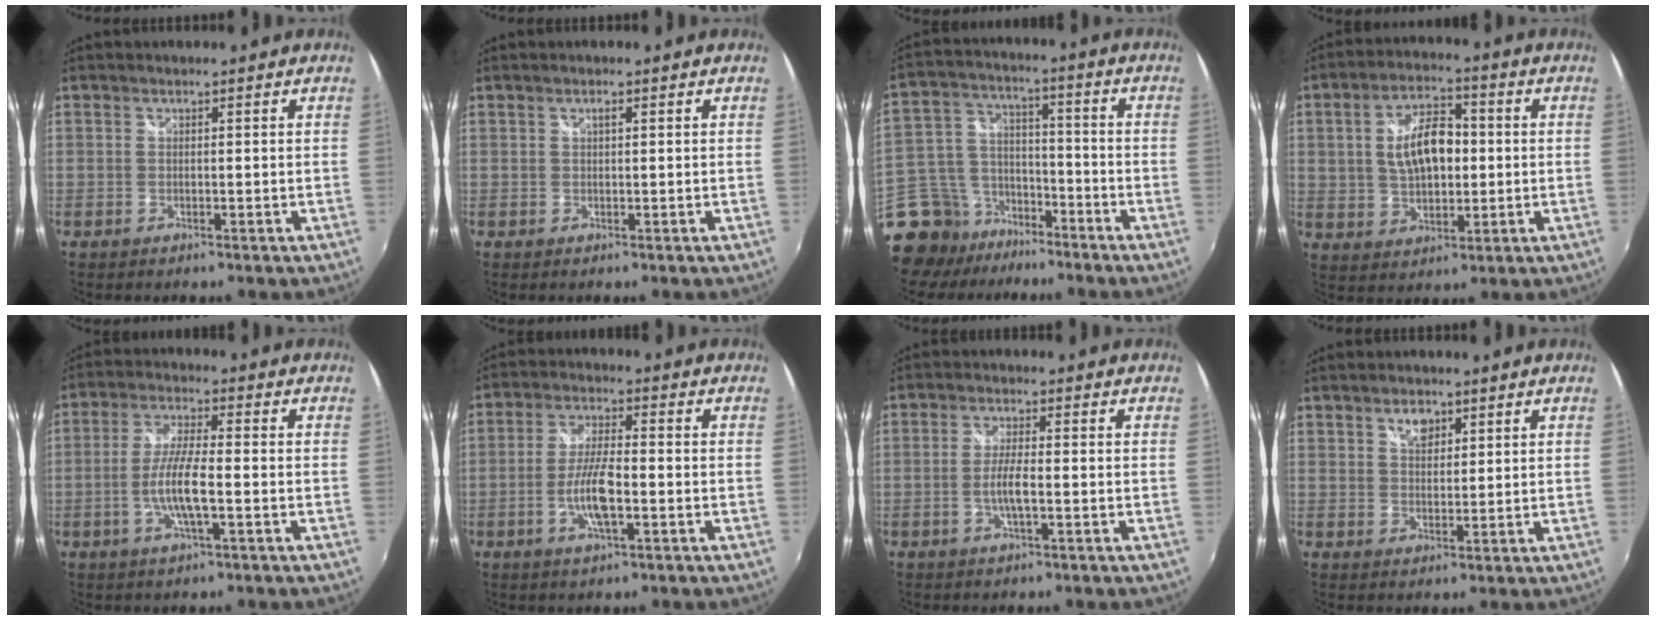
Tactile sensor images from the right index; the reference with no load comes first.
{"total": 0.7, "force": [0.3, 0.3, 0.6], "torque": [-0.009, 0.003, 0.004]}
{"total": 16.6, "force": [-12.6, 9.7, 4.6], "torque": [-0.147, 0.027, -0.213]}
{"total": 11.0, "force": [0.9, 6.1, 9.1], "torque": [-0.166, 0.016, 0.021]}
{"total": 7.9, "force": [-2.2, 1.1, 7.5], "torque": [-0.151, -0.003, -0.043]}
{"total": 7.7, "force": [-2.4, 1.7, 7.1], "torque": [-0.143, -0.002, -0.048]}
{"total": 4.1, "force": [-1.2, 0.4, 3.9], "torque": [-0.077, -0.003, -0.023]}
{"total": 3.7, "force": [2.1, 2.3, 1.9], "torque": [-0.024, 0.006, 0.038]}